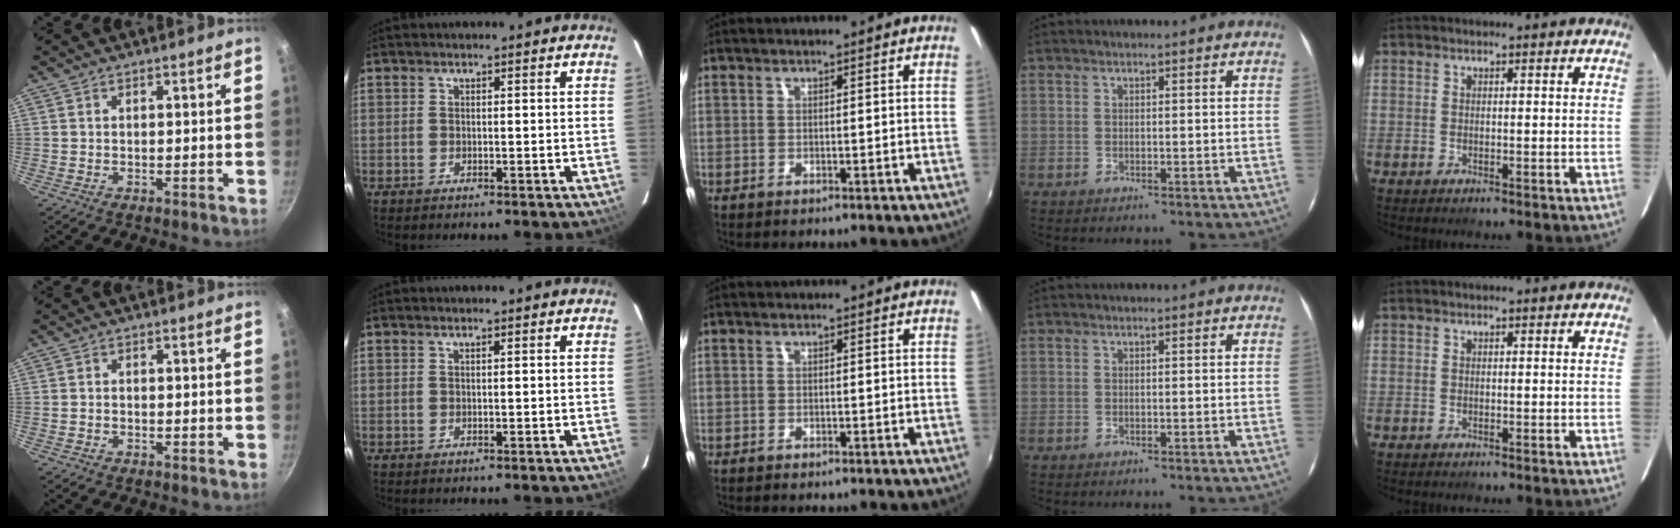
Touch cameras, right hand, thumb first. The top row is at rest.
{"thumb": {"total": 0.6, "force": [-0.4, 0.4, 0.2], "torque": [-0.006, 0.003, -0.008]}}